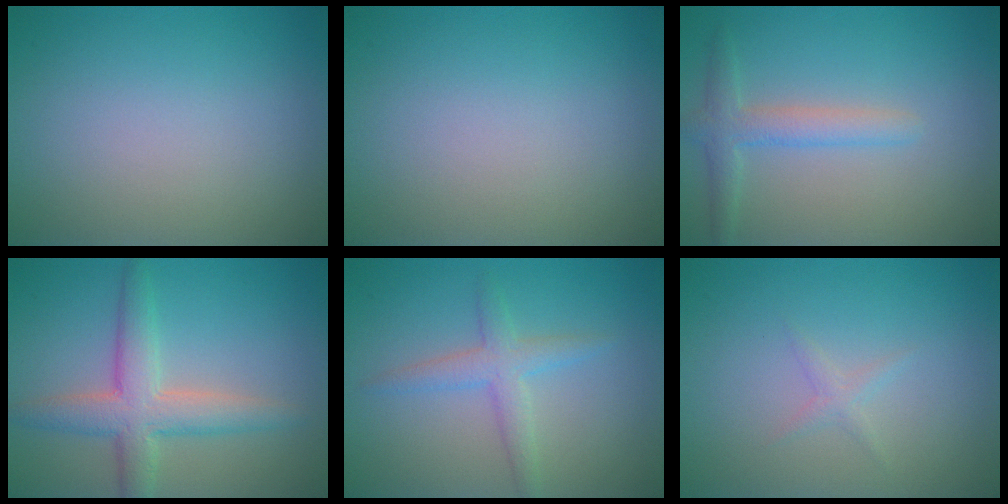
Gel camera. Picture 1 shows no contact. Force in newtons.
{"total": 0.0}
{"total": 2.5, "press": 2.5, "slide": 0.1}
{"total": 4.7, "press": 4.7, "slide": 0.3}
{"total": 2.6, "press": 2.6, "slide": 0.0}
{"total": 0.9, "press": 0.8, "slide": 0.1}